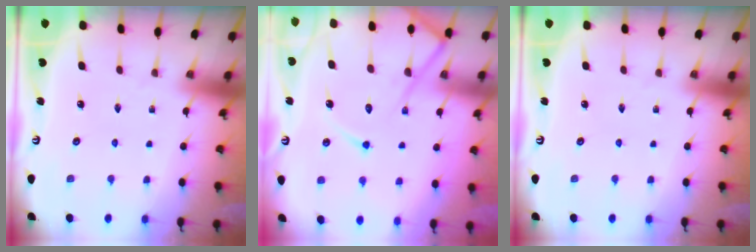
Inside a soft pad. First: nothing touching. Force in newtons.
{"total": 14.6, "press": 14.5, "slide": 1.5}
{"total": 0.0}